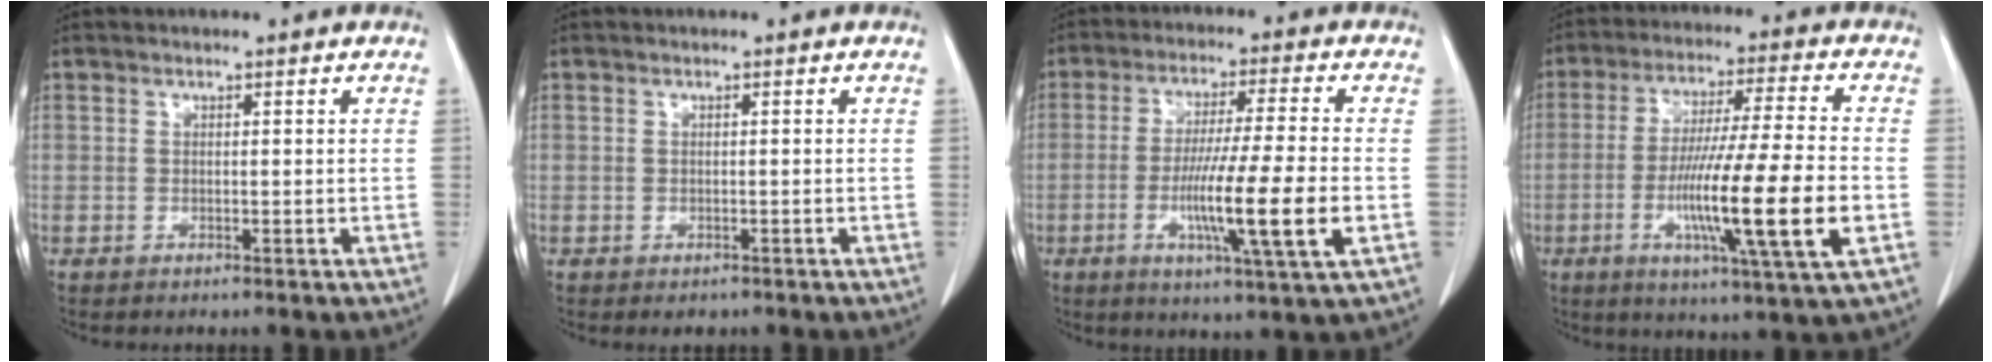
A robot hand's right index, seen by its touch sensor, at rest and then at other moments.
{"total": 1.4, "force": [-0.9, 1.0, 0.3], "torque": [-0.006, 0.001, -0.007]}
{"total": 13.2, "force": [-3.4, -0.6, 12.7], "torque": [-0.228, -0.021, -0.063]}
{"total": 17.8, "force": [-4.5, -0.2, 17.2], "torque": [-0.300, -0.019, -0.079]}